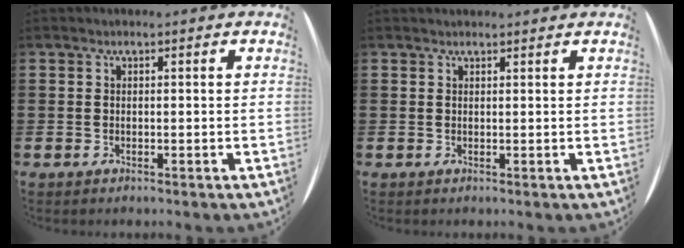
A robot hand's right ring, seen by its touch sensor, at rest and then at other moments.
{"total": 0.7, "force": [0.7, 0.0, -0.1], "torque": [0.002, 0.003, 0.013]}